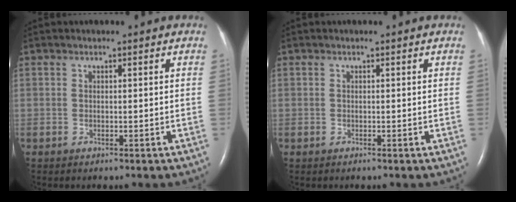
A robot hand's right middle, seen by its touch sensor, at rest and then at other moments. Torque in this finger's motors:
{"motor_torque": [0.00, 0.00, -0.46, -0.07]}